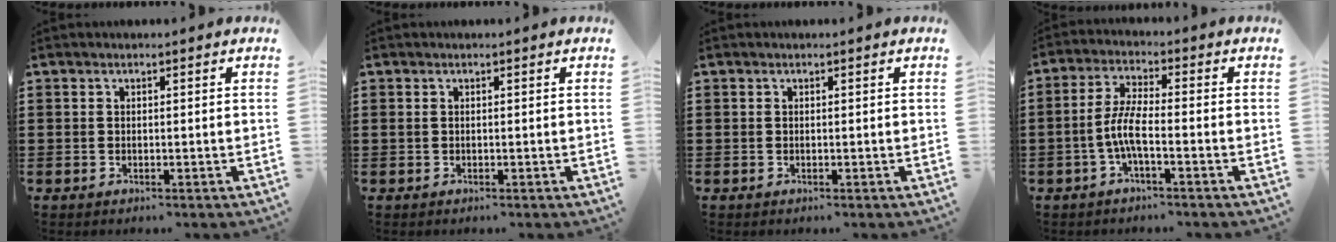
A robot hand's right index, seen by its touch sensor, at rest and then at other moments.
{"total": 0.0}
{"total": 0.0}
{"total": 5.5, "force": [-1.9, 1.2, 4.9], "torque": [-0.122, -0.010, -0.046]}